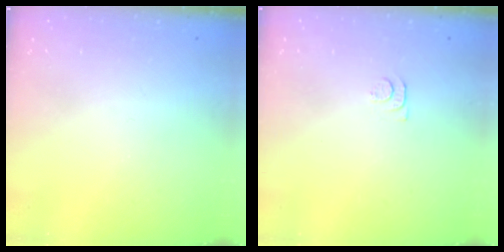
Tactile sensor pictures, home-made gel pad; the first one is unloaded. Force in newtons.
{"total": 7.2, "press": 7.1, "slide": 0.8}